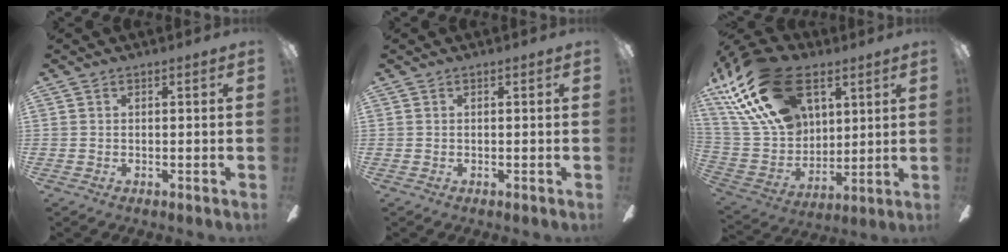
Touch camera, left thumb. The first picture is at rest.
{"total": 0.0}
{"total": 26.3, "force": [14.1, 15.7, 15.7], "torque": [-0.321, -0.054, 0.252]}